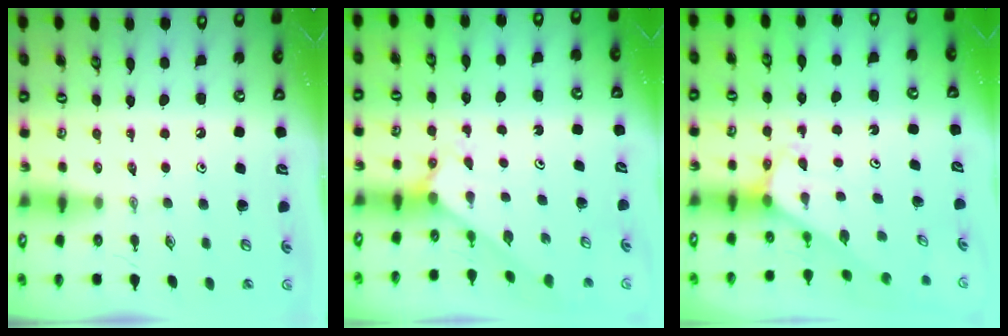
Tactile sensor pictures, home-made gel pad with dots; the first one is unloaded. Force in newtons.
{"total": 1.9, "press": 1.9, "slide": 0.2}
{"total": 2.6, "press": 2.6, "slide": 0.1}